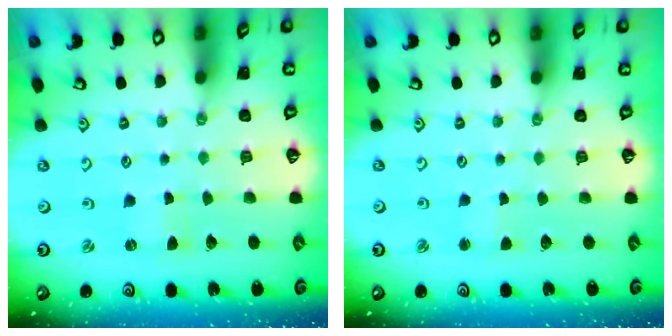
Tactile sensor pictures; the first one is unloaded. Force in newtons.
{"total": 1.3, "press": 1.2, "slide": 0.1}